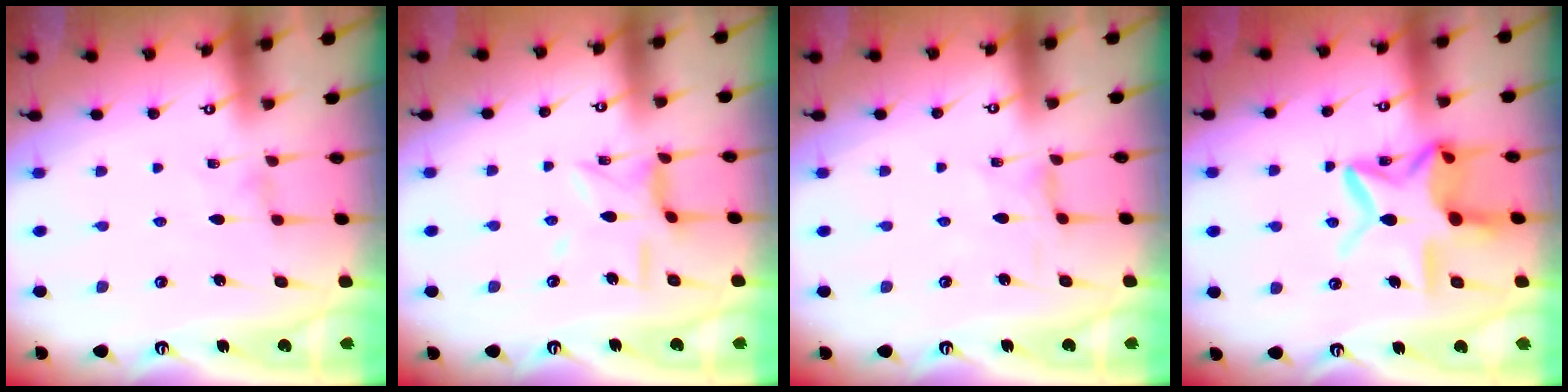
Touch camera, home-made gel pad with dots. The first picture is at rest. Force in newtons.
{"total": 7.6, "press": 7.6, "slide": 0.5}
{"total": 0.6, "press": 0.6, "slide": 0.2}
{"total": 15.3, "press": 15.3, "slide": 1.2}